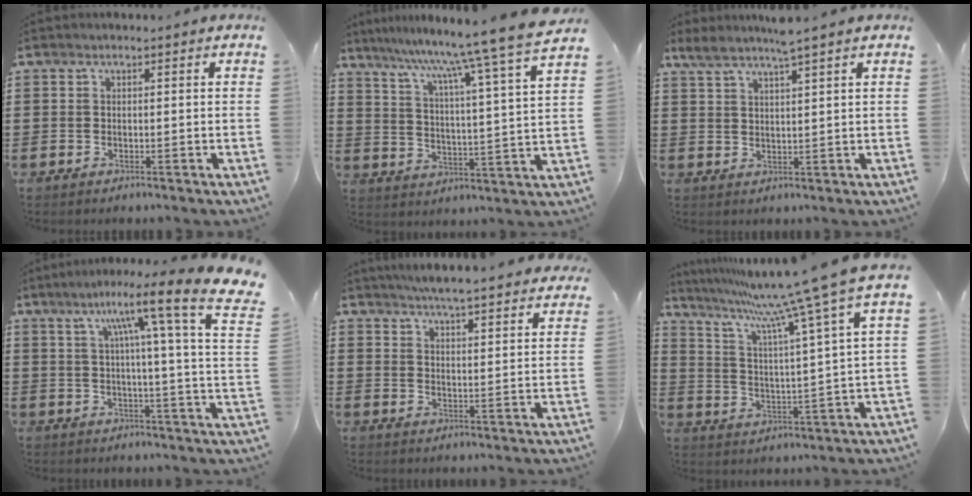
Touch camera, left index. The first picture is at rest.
{"total": 9.1, "force": [7.9, -2.2, 3.9], "torque": [-0.092, -0.070, 0.118]}
{"total": 4.0, "force": [3.3, -0.6, 2.2], "torque": [-0.053, -0.009, 0.057]}
{"total": 12.9, "force": [7.2, 0.2, 10.7], "torque": [-0.191, -0.046, 0.093]}
{"total": 5.1, "force": [5.0, -0.4, 1.0], "torque": [-0.040, -0.027, 0.087]}
{"total": 10.9, "force": [9.4, -1.2, 5.3], "torque": [-0.126, -0.072, 0.146]}